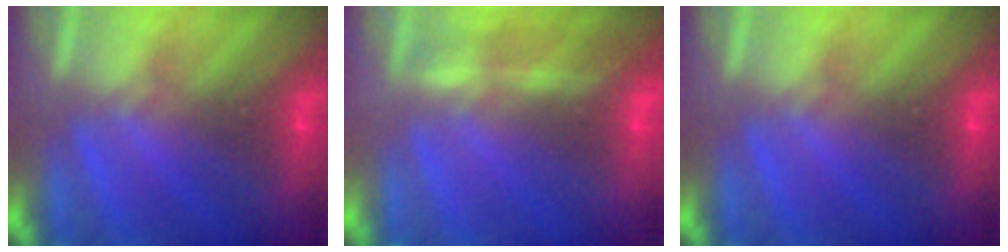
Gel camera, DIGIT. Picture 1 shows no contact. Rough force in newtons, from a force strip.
{"total": 1.5}
{"total": 0.0}